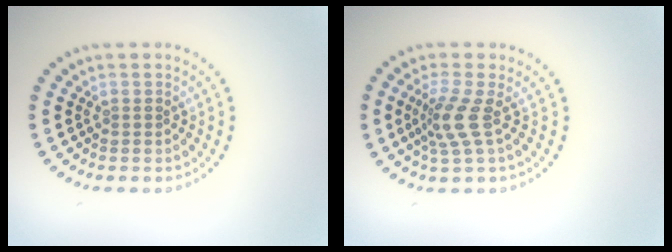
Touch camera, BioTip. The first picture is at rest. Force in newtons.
{"total": 2.9, "press": 2.1, "slide": 2.0}